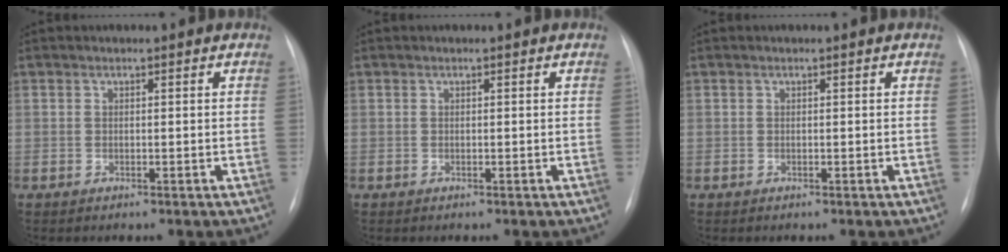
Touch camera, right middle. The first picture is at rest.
{"total": 0.0}
{"total": 0.0}